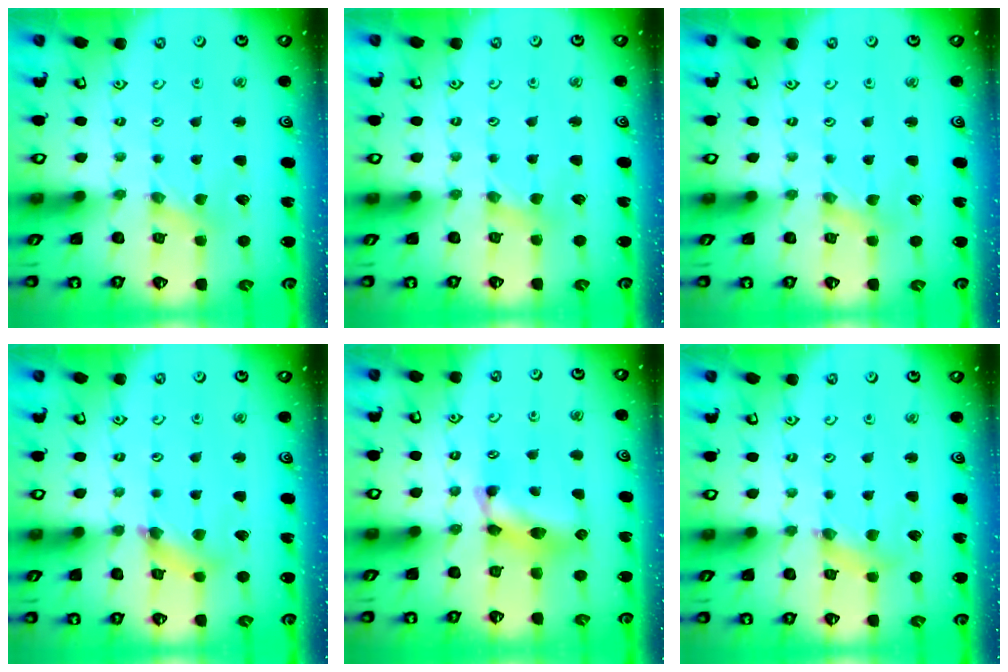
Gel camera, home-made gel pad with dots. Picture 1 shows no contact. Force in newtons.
{"total": 2.5, "press": 2.5, "slide": 0.4}
{"total": 0.0}
{"total": 4.9, "press": 4.8, "slide": 0.3}
{"total": 12.2, "press": 12.2, "slide": 0.6}
{"total": 2.8, "press": 2.8, "slide": 0.4}